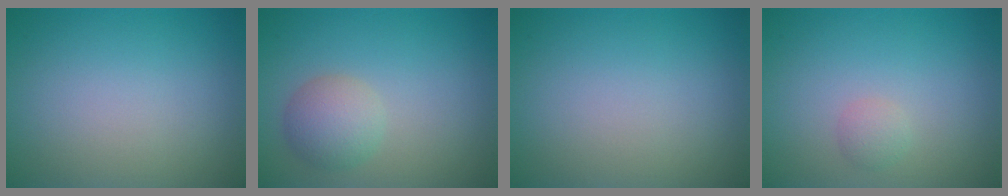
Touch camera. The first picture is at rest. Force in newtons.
{"total": 2.7, "press": 2.7, "slide": 0.2}
{"total": 0.0}
{"total": 1.1, "press": 1.1, "slide": 0.1}